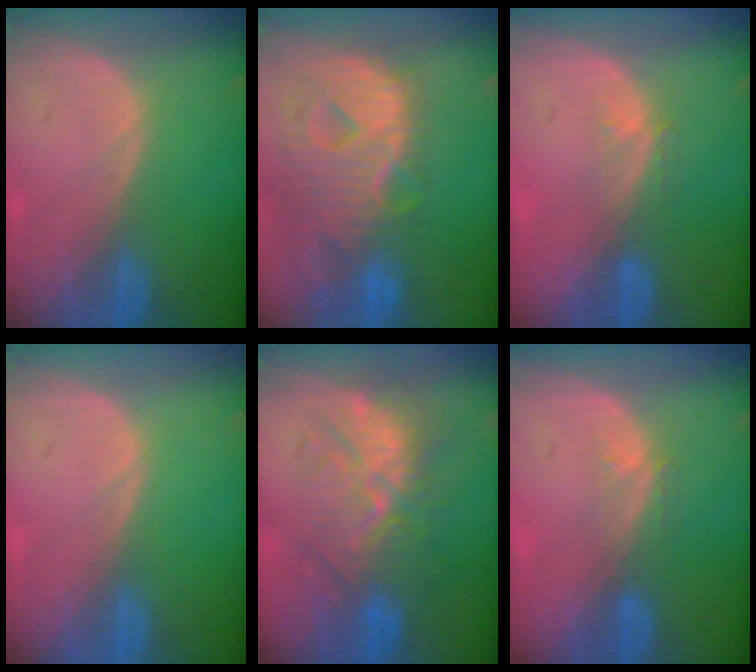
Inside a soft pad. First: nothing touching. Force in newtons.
{"total": 12.9, "press": 11.0, "slide": 6.8}
{"total": 2.9, "press": 2.4, "slide": 1.7}
{"total": 0.0}
{"total": 9.8, "press": 9.7, "slide": 1.0}
{"total": 2.9, "press": 2.4, "slide": 1.7}